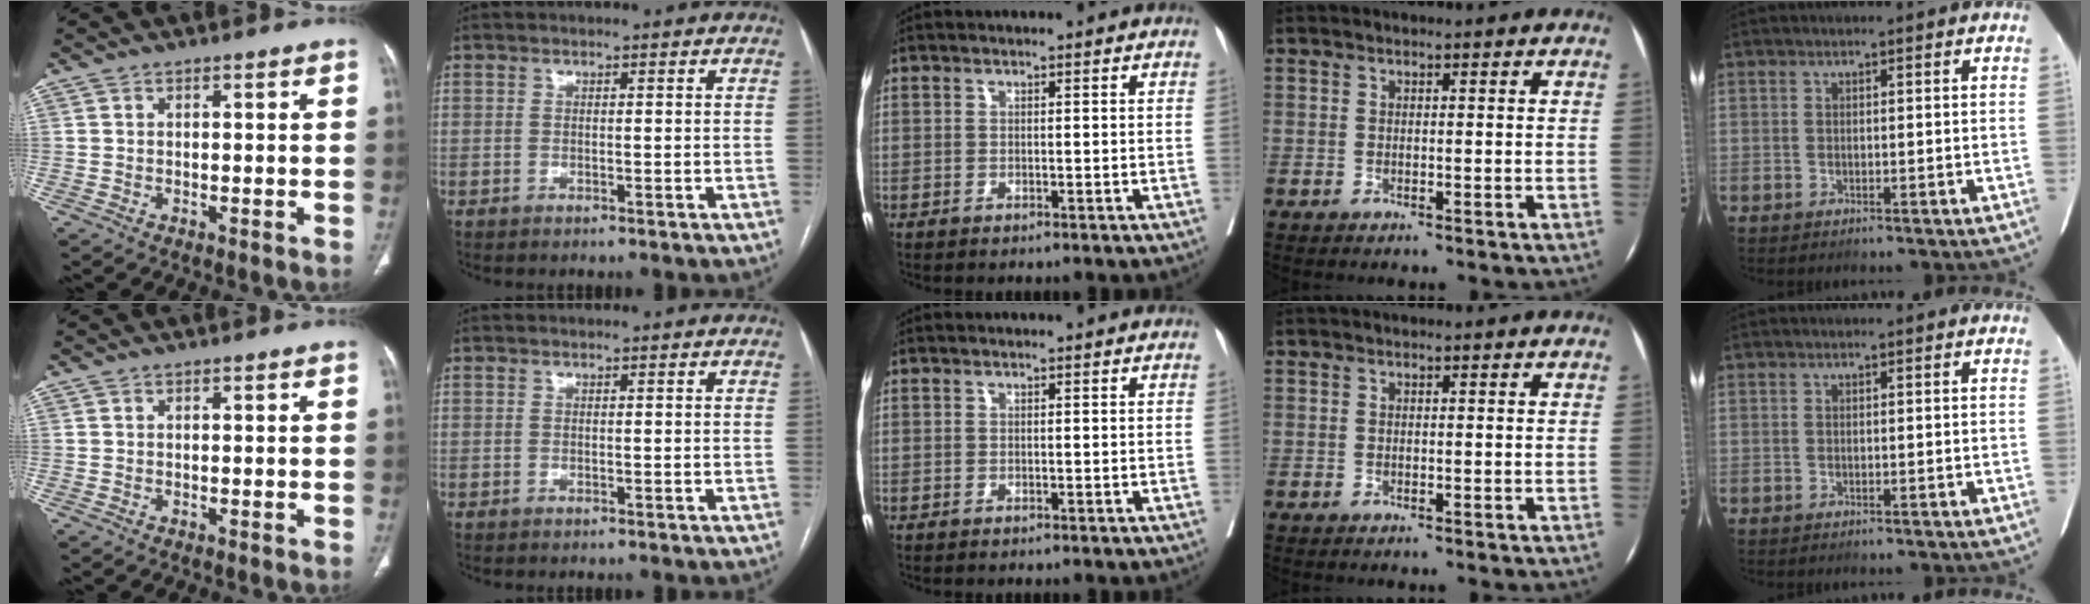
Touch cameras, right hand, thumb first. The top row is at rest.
{}